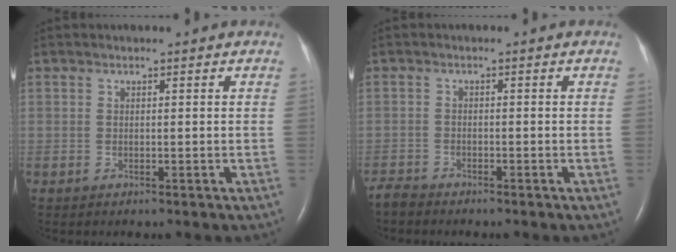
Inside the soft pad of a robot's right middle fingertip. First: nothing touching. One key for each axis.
{"total": 2.0, "fx": -2.0, "fy": 0.3, "fz": 0.1, "tx": -0.002, "ty": -0.006, "tz": -0.037}